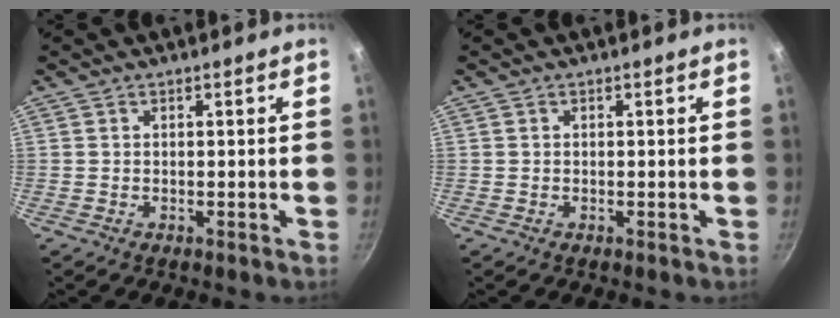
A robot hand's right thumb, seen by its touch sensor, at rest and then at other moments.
{"total": 0.0}